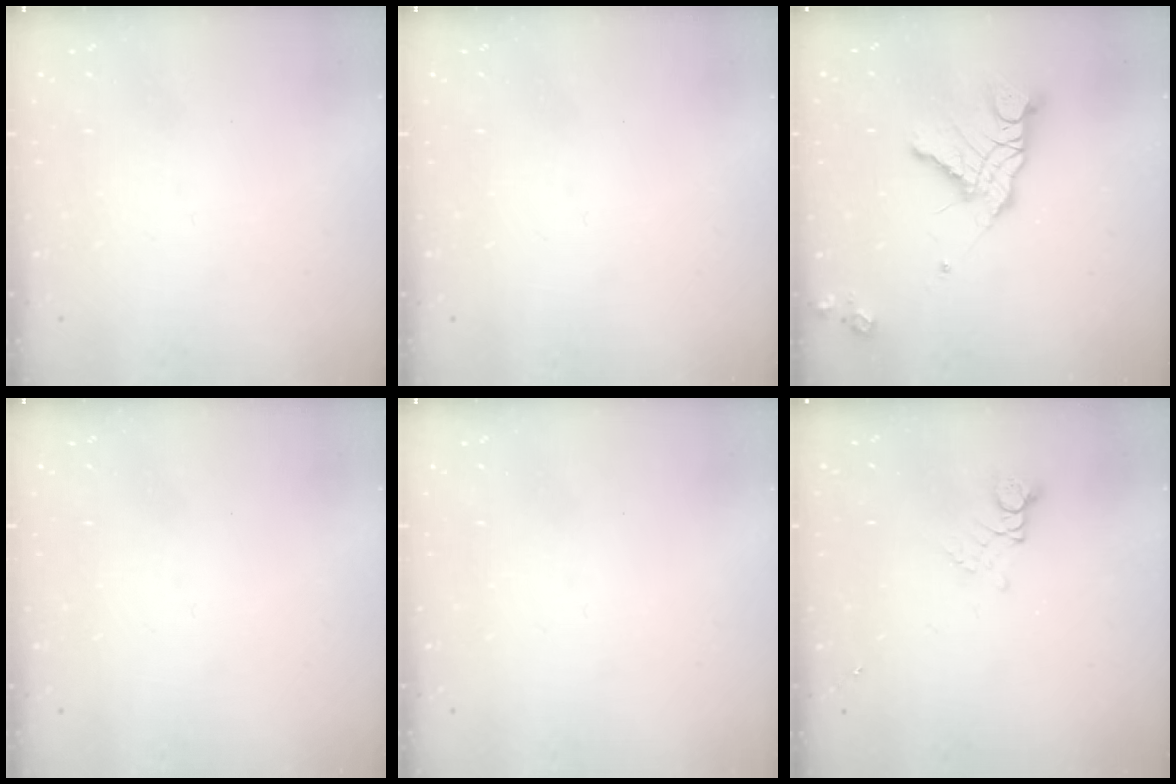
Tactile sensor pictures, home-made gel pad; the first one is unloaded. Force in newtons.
{"total": 0.0}
{"total": 14.7, "press": 14.7, "slide": 1.1}
{"total": 0.0}
{"total": 0.0}
{"total": 3.3, "press": 3.2, "slide": 0.4}